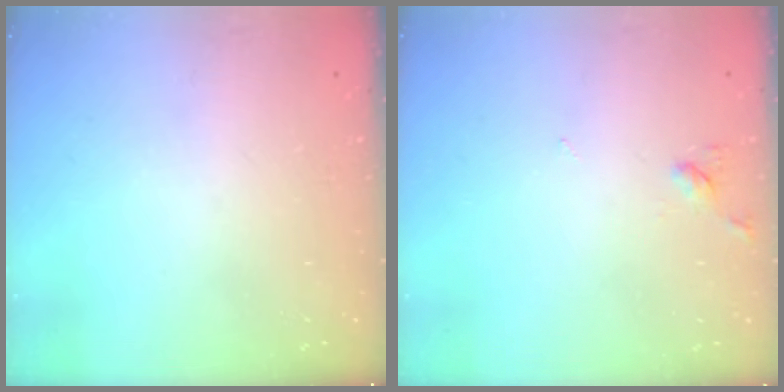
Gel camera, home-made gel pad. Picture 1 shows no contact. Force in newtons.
{"total": 3.2, "press": 3.2, "slide": 0.5}